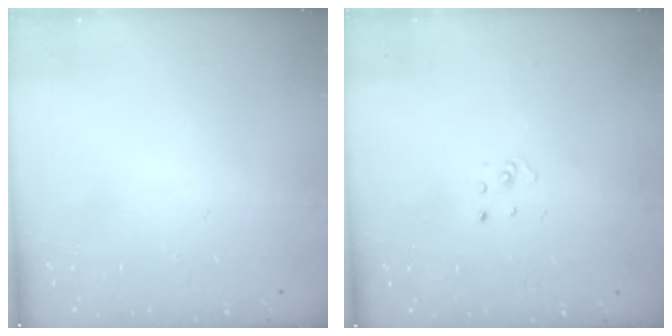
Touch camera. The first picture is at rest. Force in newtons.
{"total": 1.5, "press": 1.5, "slide": 0.1}